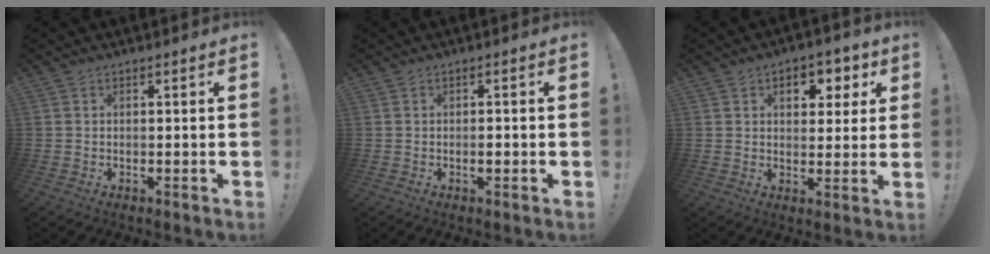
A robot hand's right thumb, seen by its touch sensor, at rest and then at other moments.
{"total": 1.3, "force": [-0.3, 0.7, 1.1], "torque": [-0.008, 0.002, -0.007]}
{"total": 7.4, "force": [3.0, 5.2, 4.4], "torque": [-0.045, -0.013, 0.049]}